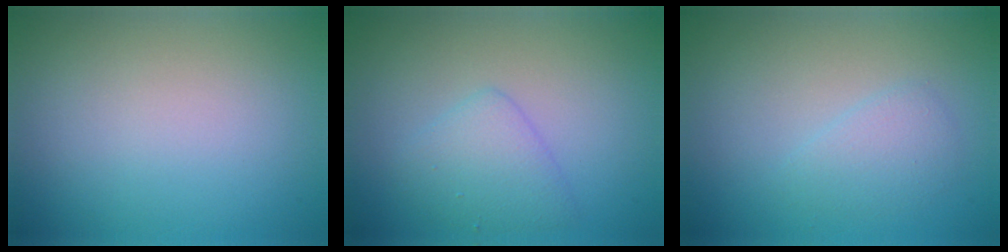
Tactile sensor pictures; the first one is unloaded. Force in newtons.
{"total": 2.6, "press": 2.6, "slide": 0.2}
{"total": 1.7, "press": 1.7, "slide": 0.1}